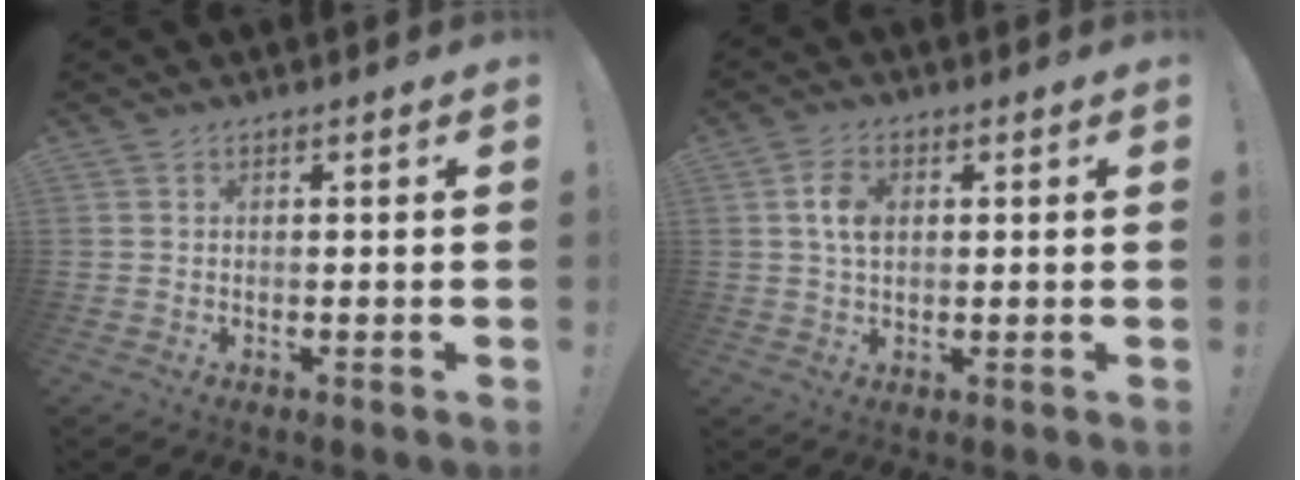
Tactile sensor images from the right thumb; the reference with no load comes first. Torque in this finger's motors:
{"motor_torque": [0.06, 0.02, 0.58, -0.40, 0.03]}